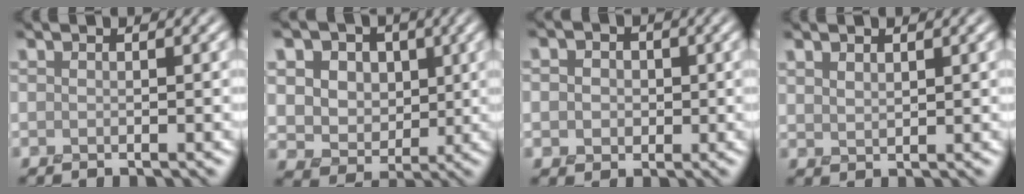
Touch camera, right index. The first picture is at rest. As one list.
[{"total": 9.9, "force": [2.5, 8.3, 4.8], "torque": [-0.086, 0.021, 0.017]}, {"total": 3.6, "force": [0.5, 3.2, 1.6], "torque": [-0.022, 0.013, -0.008]}, {"total": 1.4, "force": [1.1, 0.6, 0.7], "torque": [-0.016, -0.004, 0.028]}]